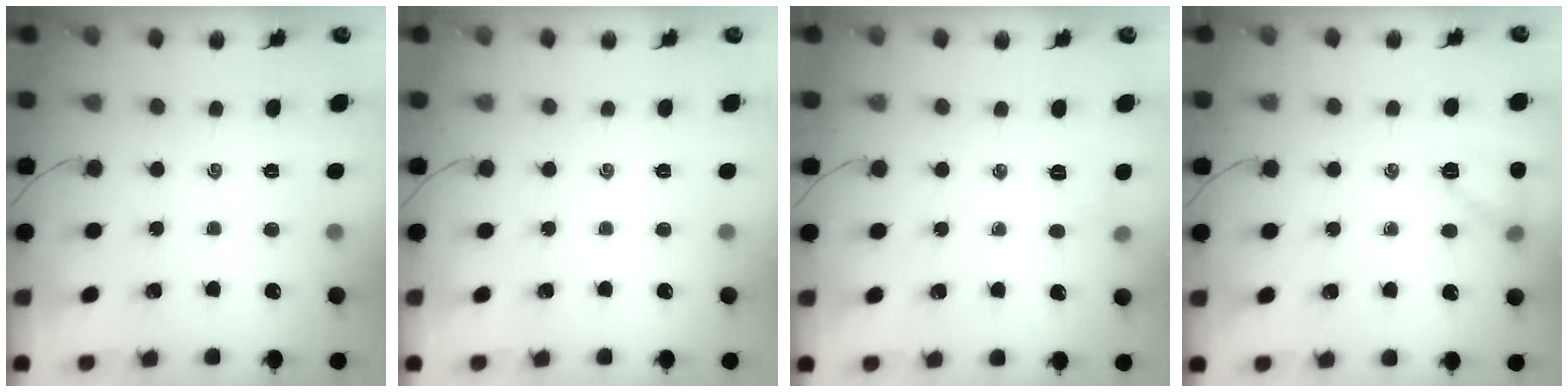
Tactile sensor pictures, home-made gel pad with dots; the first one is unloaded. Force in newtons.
{"total": 0.0}
{"total": 4.5, "press": 4.3, "slide": 1.3}
{"total": 9.4, "press": 9.4, "slide": 0.7}